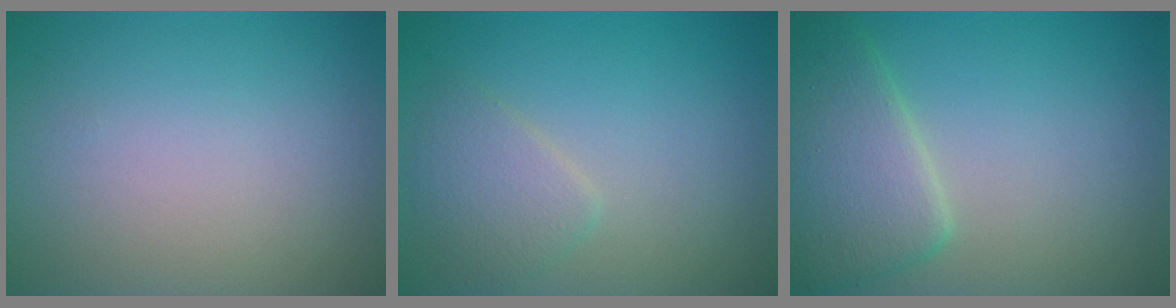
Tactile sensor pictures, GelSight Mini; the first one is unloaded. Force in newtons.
{"total": 2.4, "press": 2.4, "slide": 0.1}
{"total": 5.4, "press": 5.4, "slide": 0.1}